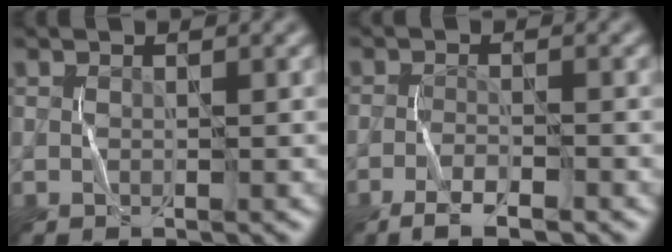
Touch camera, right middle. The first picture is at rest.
{"total": 2.8, "force": [-2.0, 0.4, 1.9], "torque": [-0.038, 0.000, -0.041]}